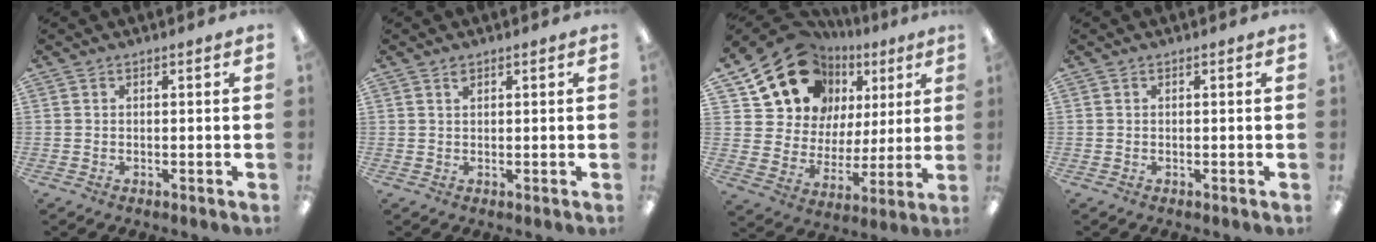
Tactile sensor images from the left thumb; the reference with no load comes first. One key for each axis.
{"total": 1.4, "fx": 1.0, "fy": 0.7, "fz": 0.7, "tx": -0.009, "ty": -0.004, "tz": 0.017}
{"total": 18.0, "fx": 11.0, "fy": 12.8, "fz": 6.4, "tx": -0.131, "ty": -0.062, "tz": 0.209}
{"total": 0.0}